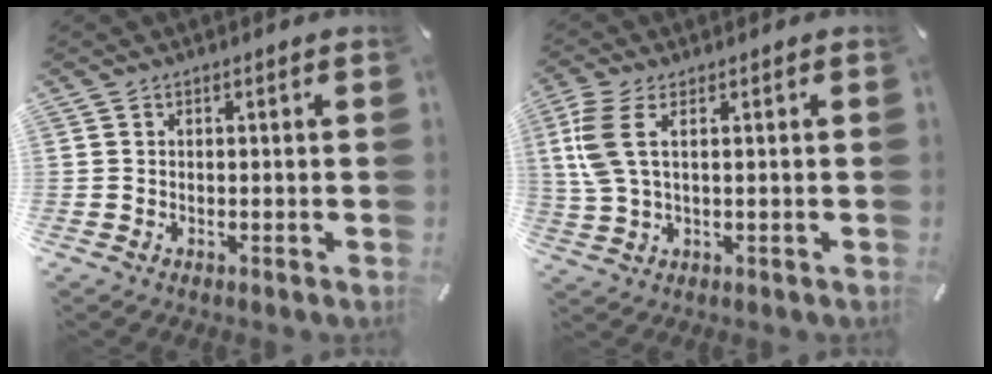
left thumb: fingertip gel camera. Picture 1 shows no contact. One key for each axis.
{"total": 6.9, "fx": 1.8, "fy": 2.6, "fz": 6.1, "tx": -0.147, "ty": -0.008, "tz": 0.028}